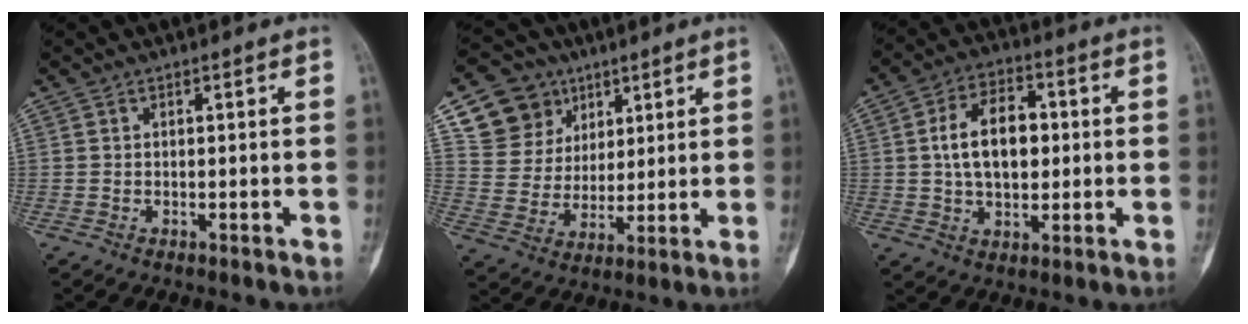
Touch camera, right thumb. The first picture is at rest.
{"total": 12.6, "force": [6.7, 10.2, 3.2], "torque": [-0.023, -0.024, 0.130]}
{"total": 12.4, "force": [1.2, 7.6, 9.7], "torque": [-0.147, 0.012, 0.018]}